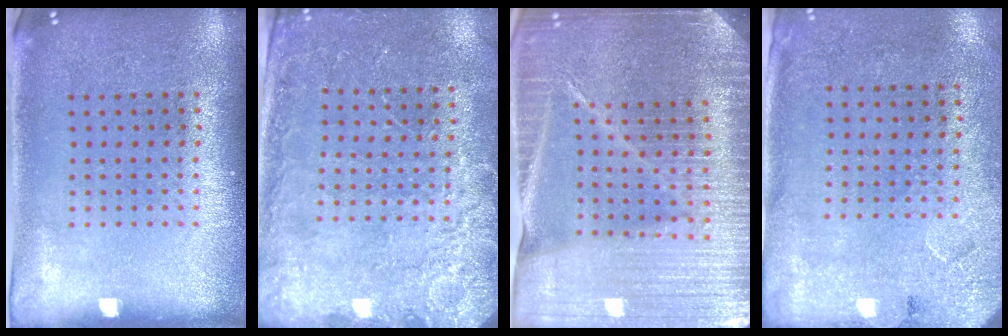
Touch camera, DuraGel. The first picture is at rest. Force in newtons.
{"total": 2.6, "press": 2.5, "slide": 0.5}
{"total": 5.0, "press": 4.5, "slide": 2.2}
{"total": 2.7, "press": 2.2, "slide": 1.6}